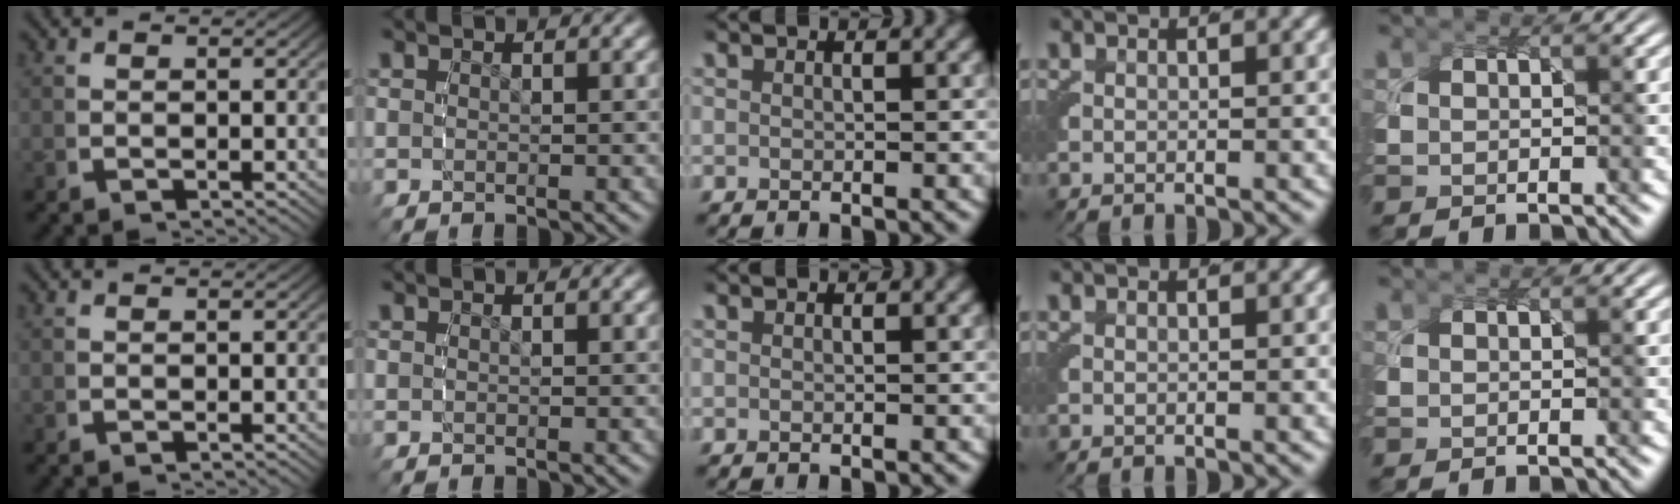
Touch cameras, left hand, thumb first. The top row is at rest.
{}